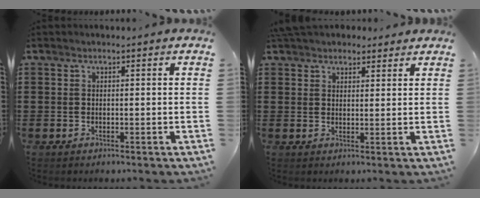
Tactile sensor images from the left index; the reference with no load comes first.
{"total": 3.7, "force": [3.2, 1.5, 0.9], "torque": [-0.027, 0.003, 0.062]}